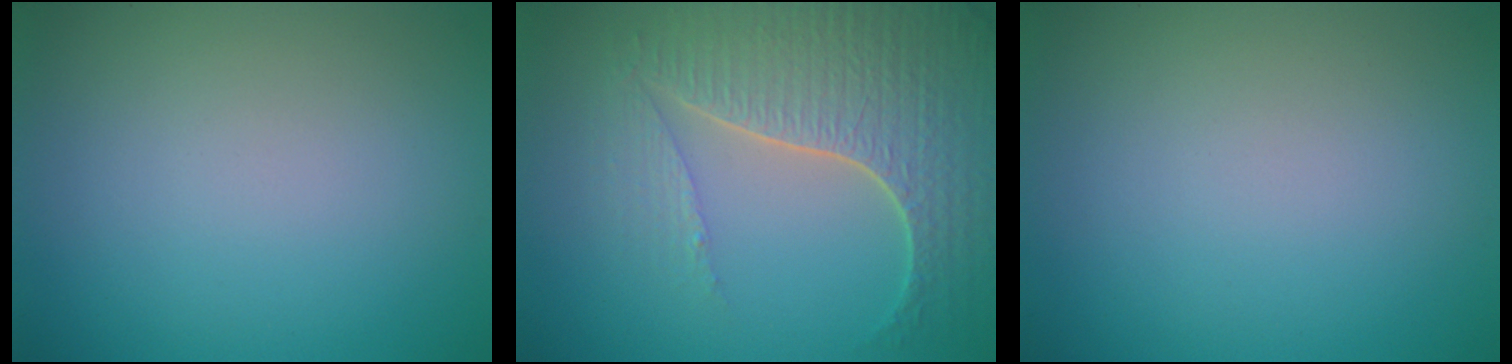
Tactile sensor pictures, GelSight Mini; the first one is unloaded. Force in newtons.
{"total": 6.6, "press": 5.1, "slide": 4.2}
{"total": 0.0}